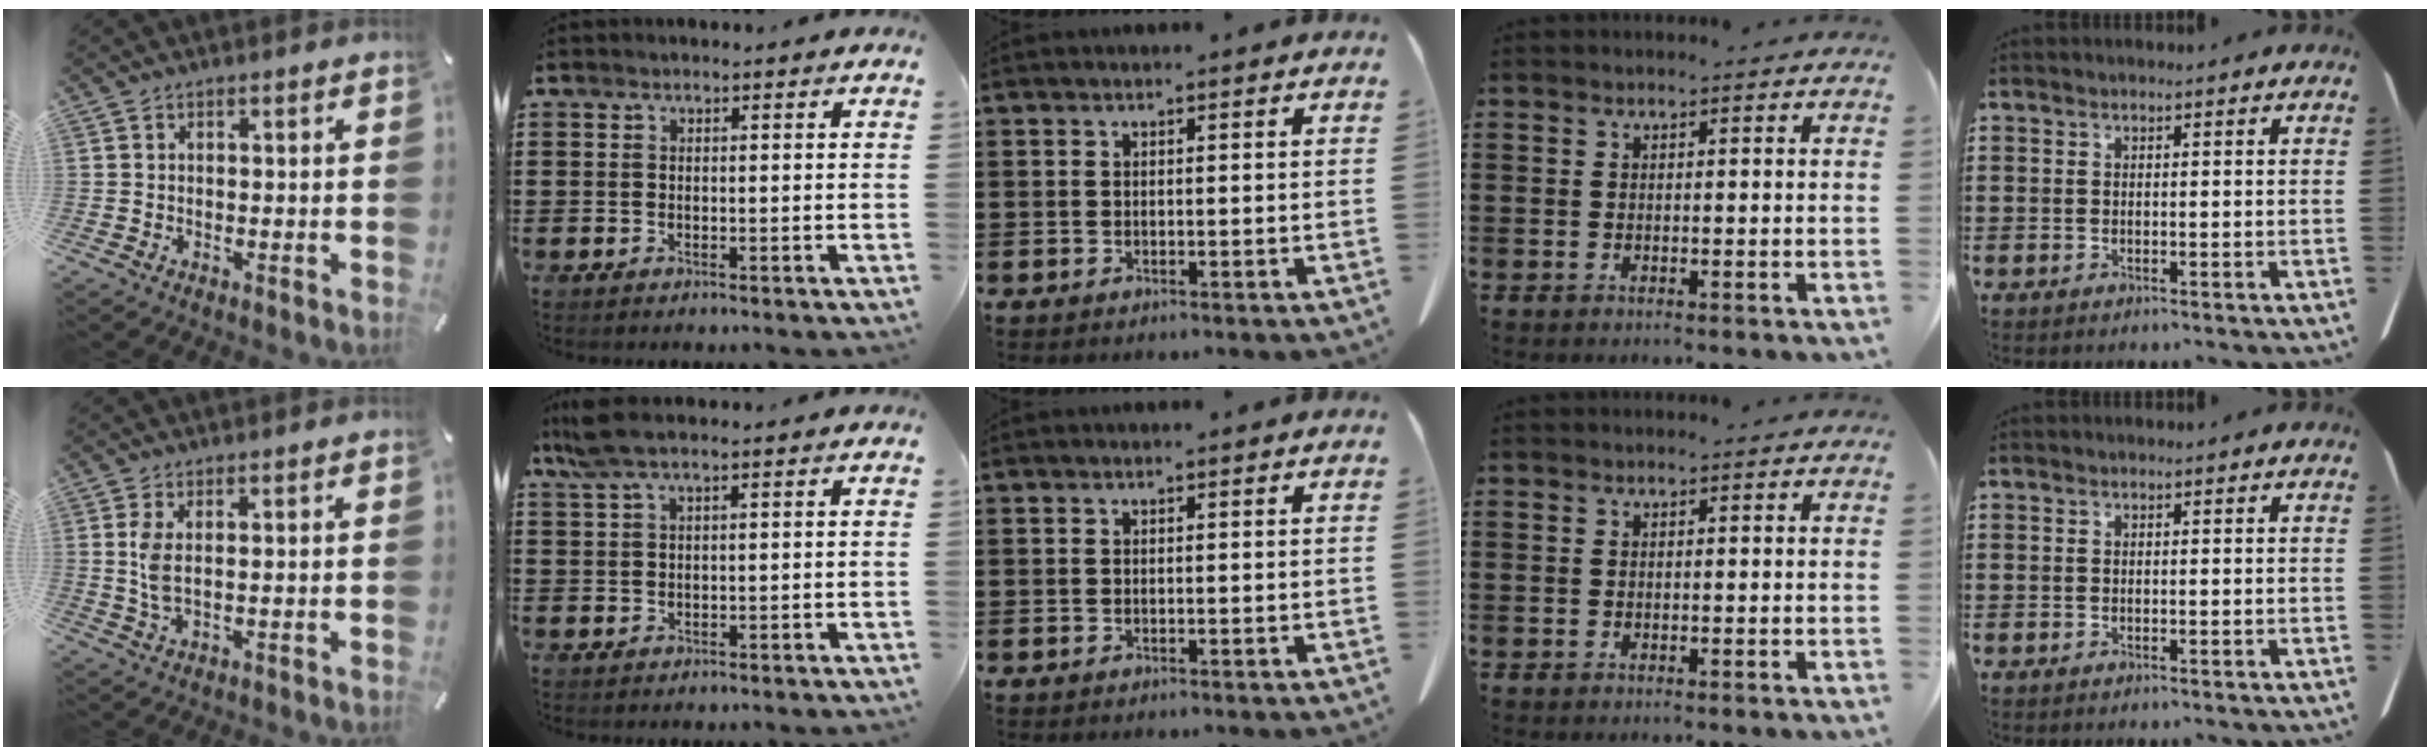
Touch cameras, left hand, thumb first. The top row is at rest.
{"thumb": {"total": 5.0, "force": [0.8, 1.9, 4.6], "torque": [-0.105, 0.000, 0.010]}, "index": {"total": 3.4, "force": [1.7, 0.4, 3.0], "torque": [-0.067, -0.002, 0.029]}}